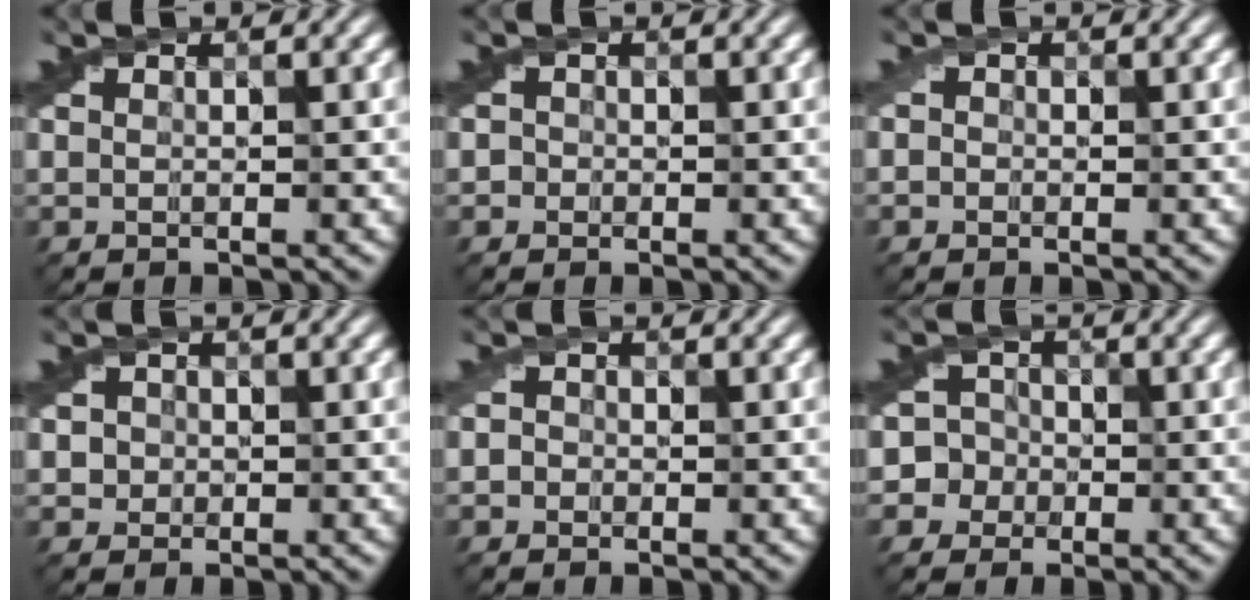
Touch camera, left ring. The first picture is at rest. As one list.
[{"total": 1.1, "force": [-0.3, 1.0, 0.2], "torque": [0.004, -0.006, -0.013]}, {"total": 0.7, "force": [-0.4, 0.6, 0.1], "torque": [0.005, -0.004, -0.012]}, {"total": 2.5, "force": [0.2, 2.2, 1.0], "torque": [-0.027, 0.006, 0.012]}, {"total": 1.5, "force": [-0.1, 1.4, 0.6], "torque": [-0.002, 0.000, -0.017]}, {"total": 6.0, "force": [-0.5, 5.6, 2.2], "torque": [-0.013, 0.030, -0.059]}]